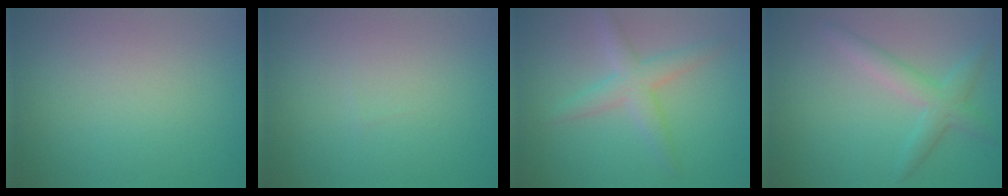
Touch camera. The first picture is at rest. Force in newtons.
{"total": 0.0}
{"total": 3.2, "press": 3.2, "slide": 0.1}
{"total": 3.0, "press": 3.0, "slide": 0.1}